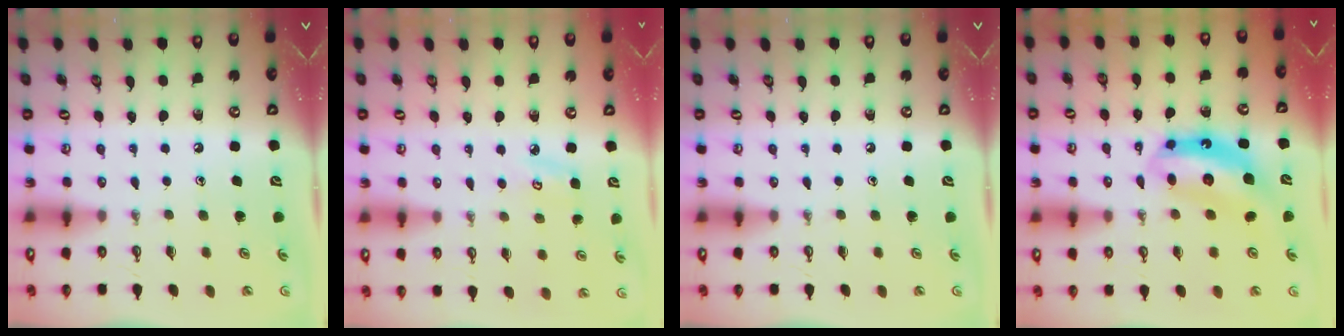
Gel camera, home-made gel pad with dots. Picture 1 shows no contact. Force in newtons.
{"total": 4.5, "press": 4.5, "slide": 0.4}
{"total": 0.0}
{"total": 10.4, "press": 10.4, "slide": 0.9}